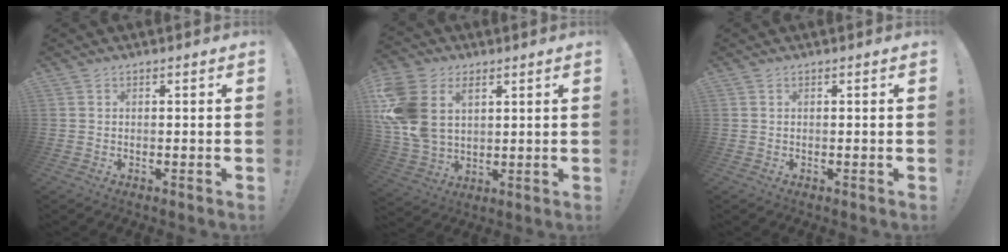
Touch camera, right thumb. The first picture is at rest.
{"total": 16.0, "force": [5.2, 11.7, 9.6], "torque": [-0.197, -0.022, 0.104]}
{"total": 0.0}